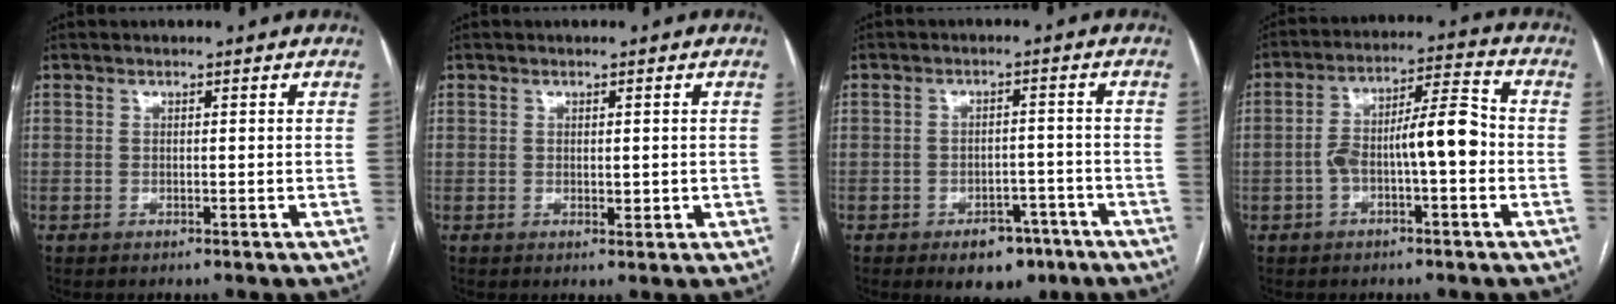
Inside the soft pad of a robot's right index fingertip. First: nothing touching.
{"total": 1.5, "force": [0.0, 0.7, 1.4], "torque": [-0.020, -0.005, 0.003]}
{"total": 6.3, "force": [-4.0, 3.7, 3.1], "torque": [-0.036, 0.009, -0.050]}
{"total": 9.5, "force": [-1.8, 2.1, 9.0], "torque": [-0.157, 0.033, -0.030]}